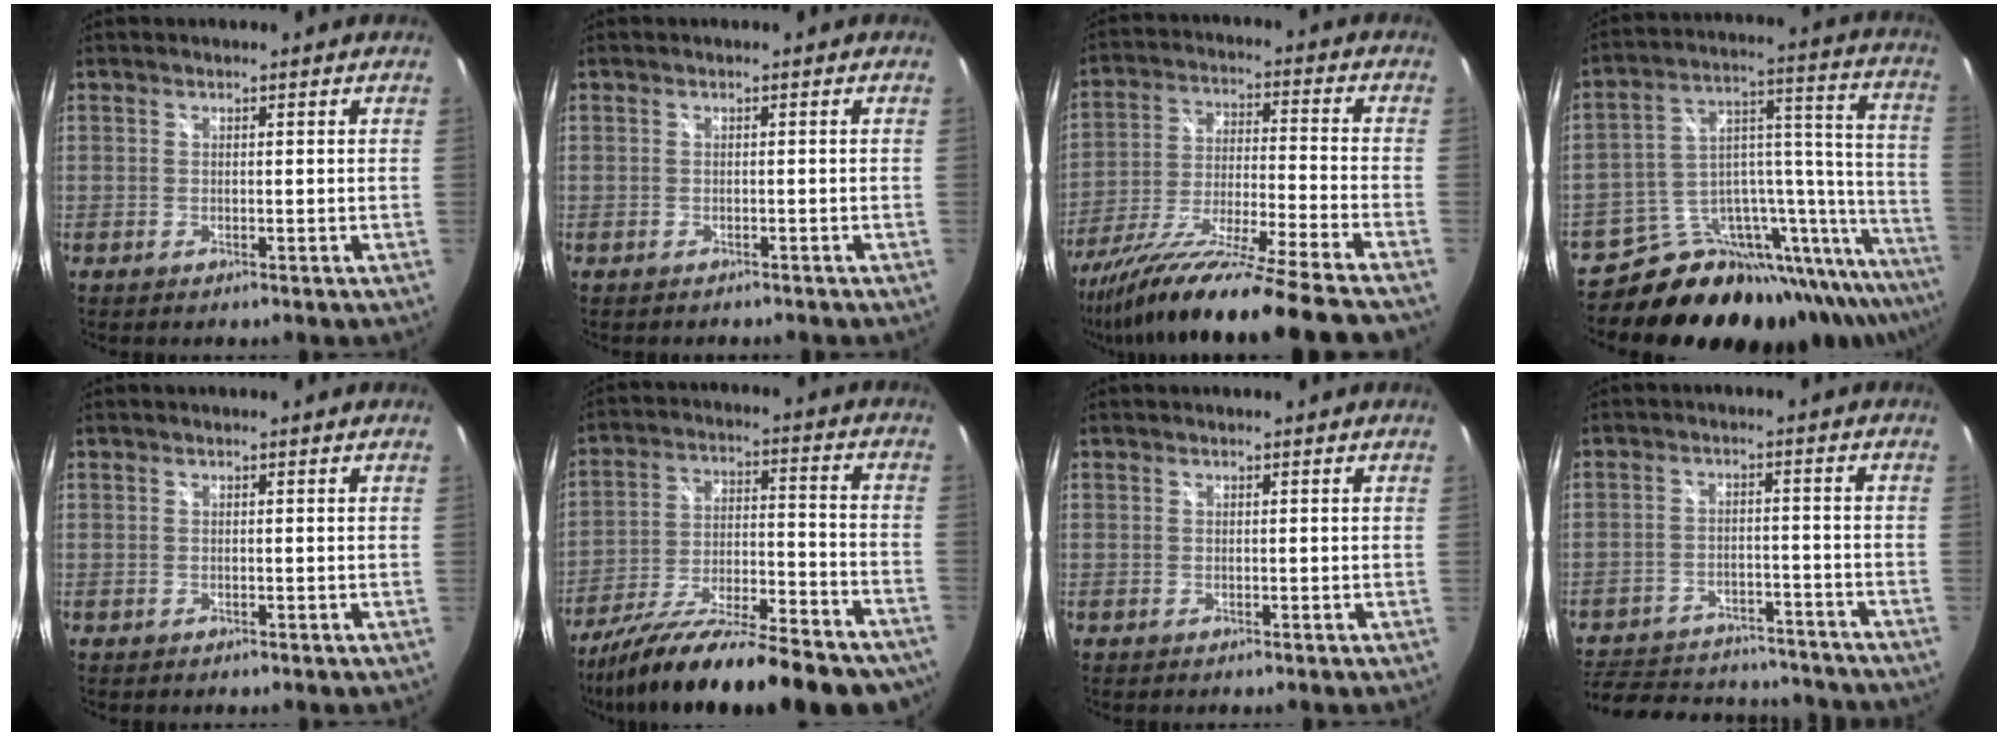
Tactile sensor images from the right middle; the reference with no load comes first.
{"total": 1.0, "force": [-0.9, 0.3, 0.3], "torque": [-0.008, -0.002, -0.011]}
{"total": 23.9, "force": [-20.1, -2.4, 12.7], "torque": [-0.218, -0.068, -0.336]}
{"total": 26.9, "force": [-21.9, 9.0, 12.7], "torque": [-0.134, 0.024, -0.328]}
{"total": 0.0}
{"total": 28.0, "force": [-23.0, 6.1, 14.8], "torque": [-0.243, -0.052, -0.331]}
{"total": 0.0}
{"total": 23.3, "force": [-19.1, 9.7, 9.4], "torque": [-0.209, 0.010, -0.244]}